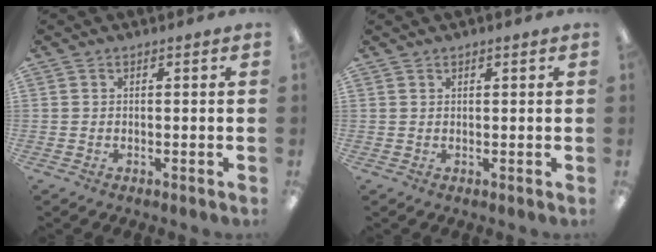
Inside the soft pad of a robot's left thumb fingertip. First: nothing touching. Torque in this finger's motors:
{"motor_torque": [-0.45, -0.25, -0.39, 0.43, -0.08]}